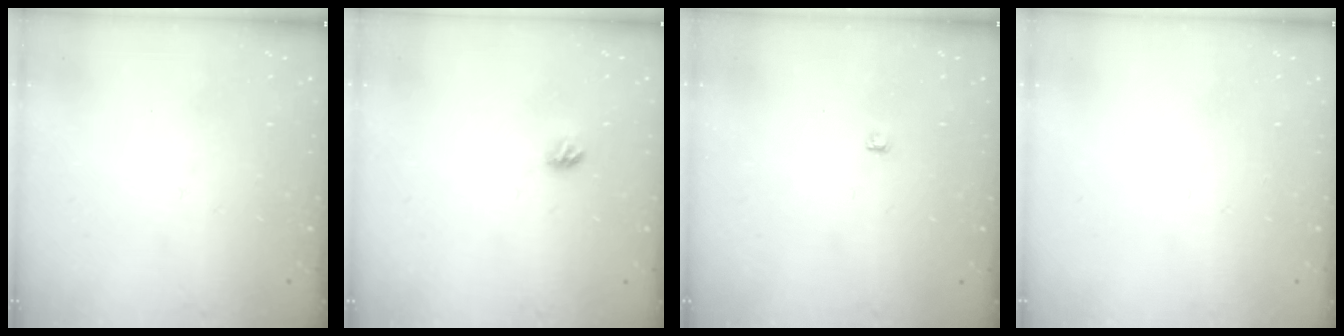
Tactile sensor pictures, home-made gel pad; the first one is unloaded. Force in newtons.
{"total": 5.4, "press": 5.4, "slide": 0.5}
{"total": 2.8, "press": 2.7, "slide": 0.3}
{"total": 0.0}